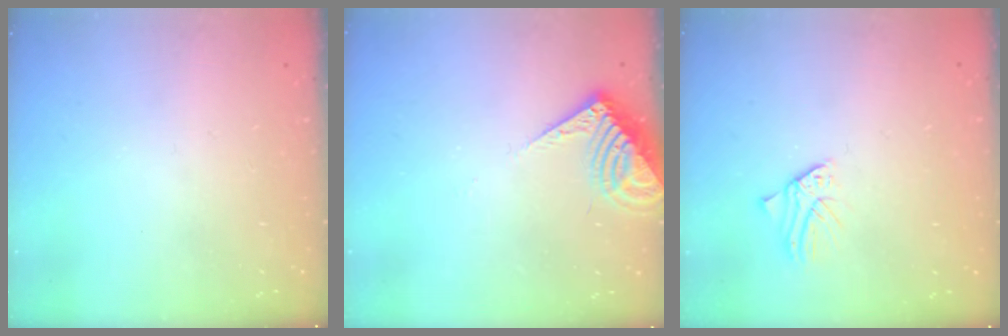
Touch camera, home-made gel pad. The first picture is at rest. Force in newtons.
{"total": 7.6, "press": 7.5, "slide": 1.1}
{"total": 1.2, "press": 1.2, "slide": 0.1}